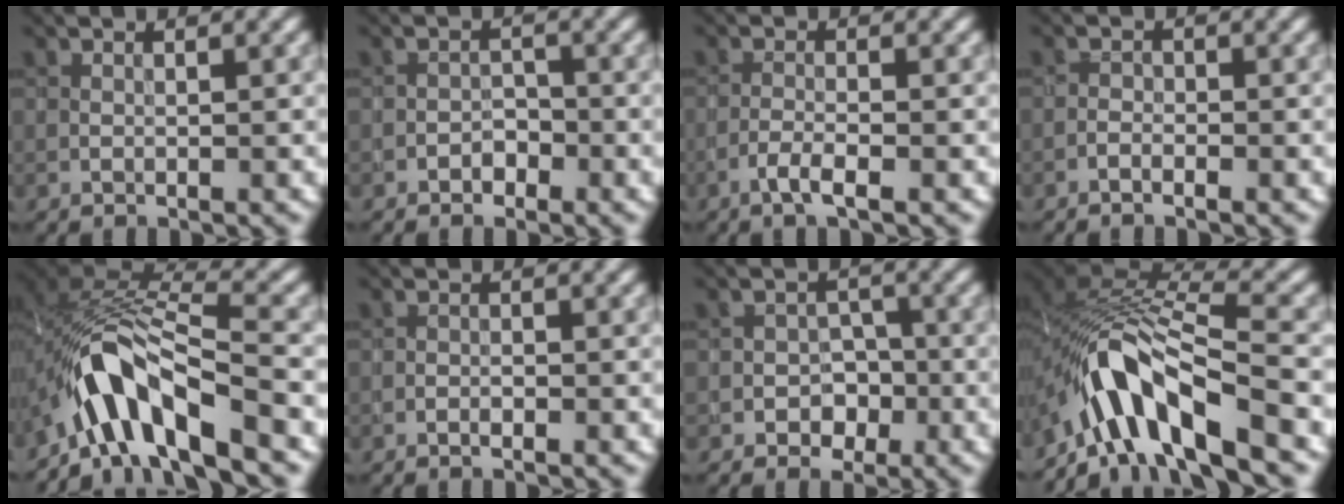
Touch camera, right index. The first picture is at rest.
{"total": 1.4, "force": [-0.9, 0.9, 0.5], "torque": [-0.004, 0.006, -0.016]}
{"total": 2.0, "force": [-1.2, 0.3, 1.6], "torque": [-0.033, 0.004, -0.028]}
{"total": 1.1, "force": [-0.8, 0.3, 0.6], "torque": [-0.005, 0.006, -0.021]}
{"total": 8.7, "force": [-5.3, 3.1, 6.1], "torque": [-0.096, 0.009, -0.104]}
{"total": 0.6, "force": [-0.4, 0.2, 0.4], "torque": [-0.007, 0.000, -0.008]}
{"total": 2.6, "force": [-1.3, 2.1, 0.8], "torque": [0.007, 0.011, -0.027]}
{"total": 9.6, "force": [-5.8, 3.3, 6.9], "torque": [-0.110, 0.012, -0.113]}